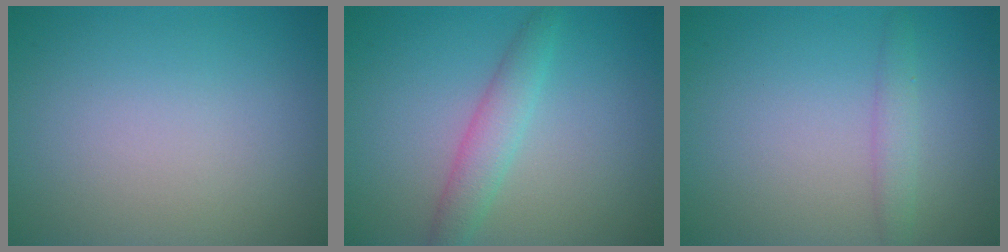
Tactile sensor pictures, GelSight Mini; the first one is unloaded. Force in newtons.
{"total": 2.7, "press": 2.7, "slide": 0.1}
{"total": 1.6, "press": 1.6, "slide": 0.0}